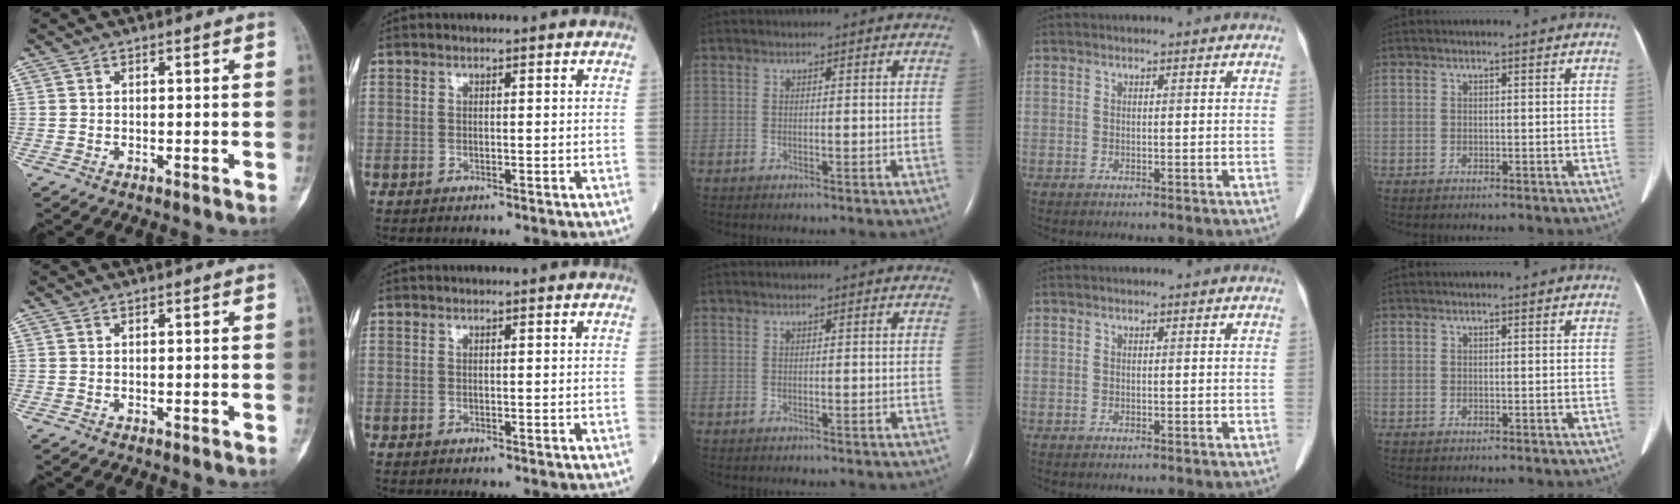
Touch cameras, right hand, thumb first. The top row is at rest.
{}